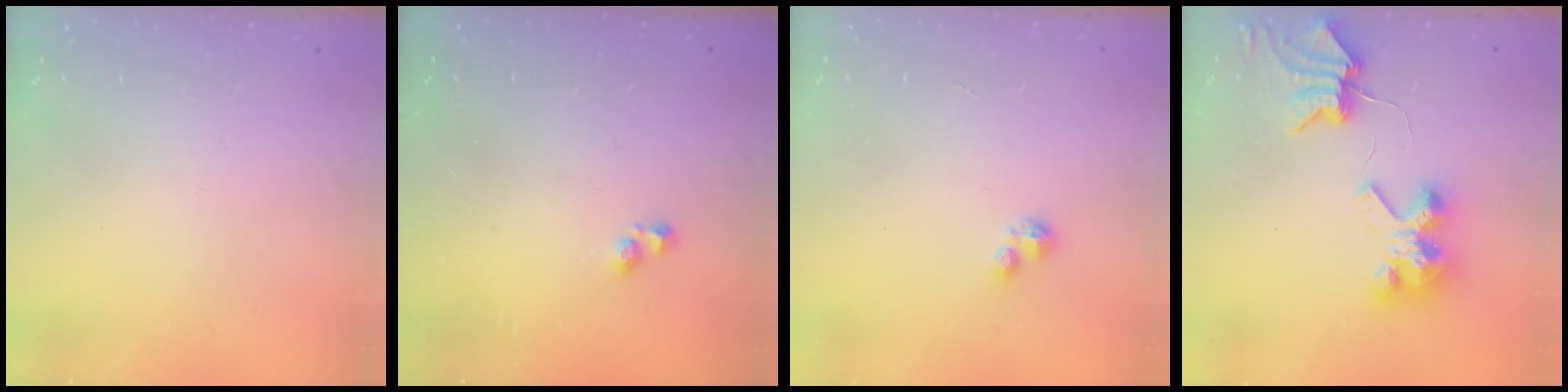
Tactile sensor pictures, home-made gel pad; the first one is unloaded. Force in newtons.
{"total": 1.3, "press": 1.2, "slide": 0.2}
{"total": 2.0, "press": 2.0, "slide": 0.2}
{"total": 6.7, "press": 6.6, "slide": 0.8}